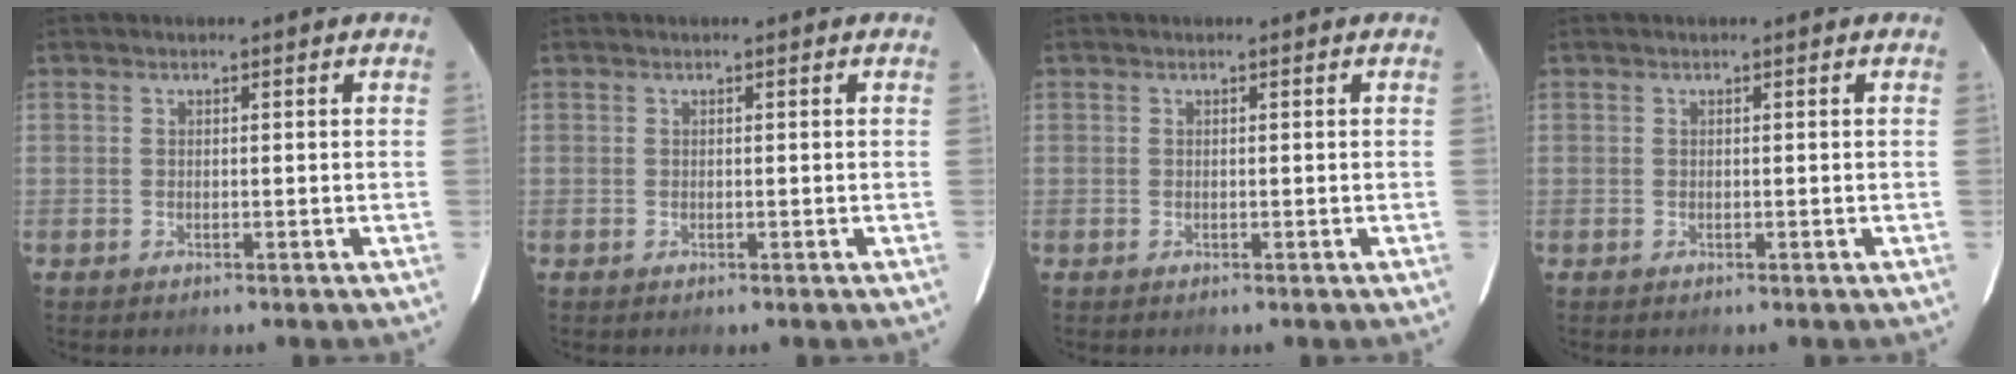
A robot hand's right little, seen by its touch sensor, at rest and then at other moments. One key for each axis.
{"total": 0.0}
{"total": 0.0}
{"total": 0.0}